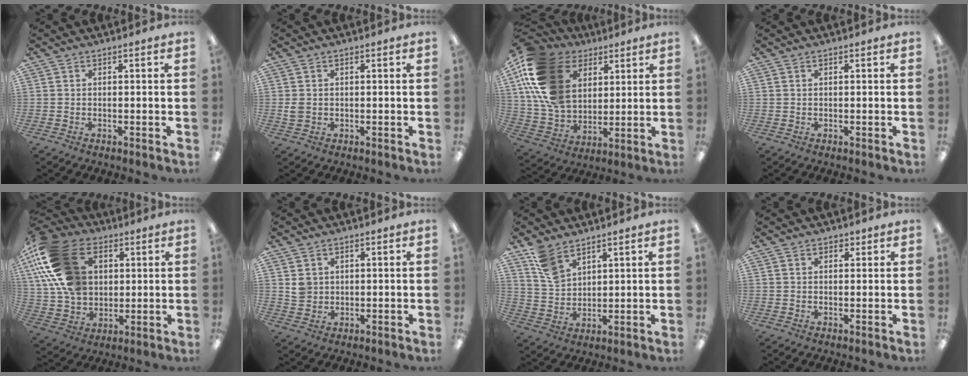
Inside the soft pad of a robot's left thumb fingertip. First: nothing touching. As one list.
[{"total": 2.0, "force": [0.3, 1.7, 1.0], "torque": [-0.012, 0.001, 0.003]}, {"total": 20.6, "force": [8.5, 14.5, 12.0], "torque": [-0.271, -0.029, 0.161]}, {"total": 0.0}, {"total": 21.0, "force": [7.0, 14.8, 13.1], "torque": [-0.294, -0.014, 0.132]}, {"total": 3.4, "force": [1.4, 3.0, 0.6], "torque": [-0.004, -0.003, 0.024]}, {"total": 8.2, "force": [6.0, 4.3, 3.5], "torque": [-0.081, -0.019, 0.115]}, {"total": 1.8, "force": [1.1, 1.3, 0.6], "torque": [-0.005, 0.000, 0.018]}]